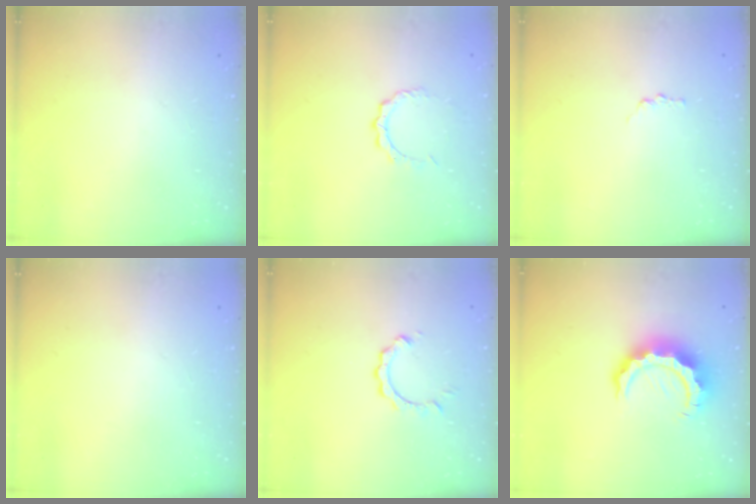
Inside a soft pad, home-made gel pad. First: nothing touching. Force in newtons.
{"total": 3.0, "press": 3.0, "slide": 0.2}
{"total": 0.8, "press": 0.8, "slide": 0.1}
{"total": 0.0}
{"total": 3.0, "press": 3.0, "slide": 0.1}
{"total": 10.8, "press": 10.8, "slide": 1.1}